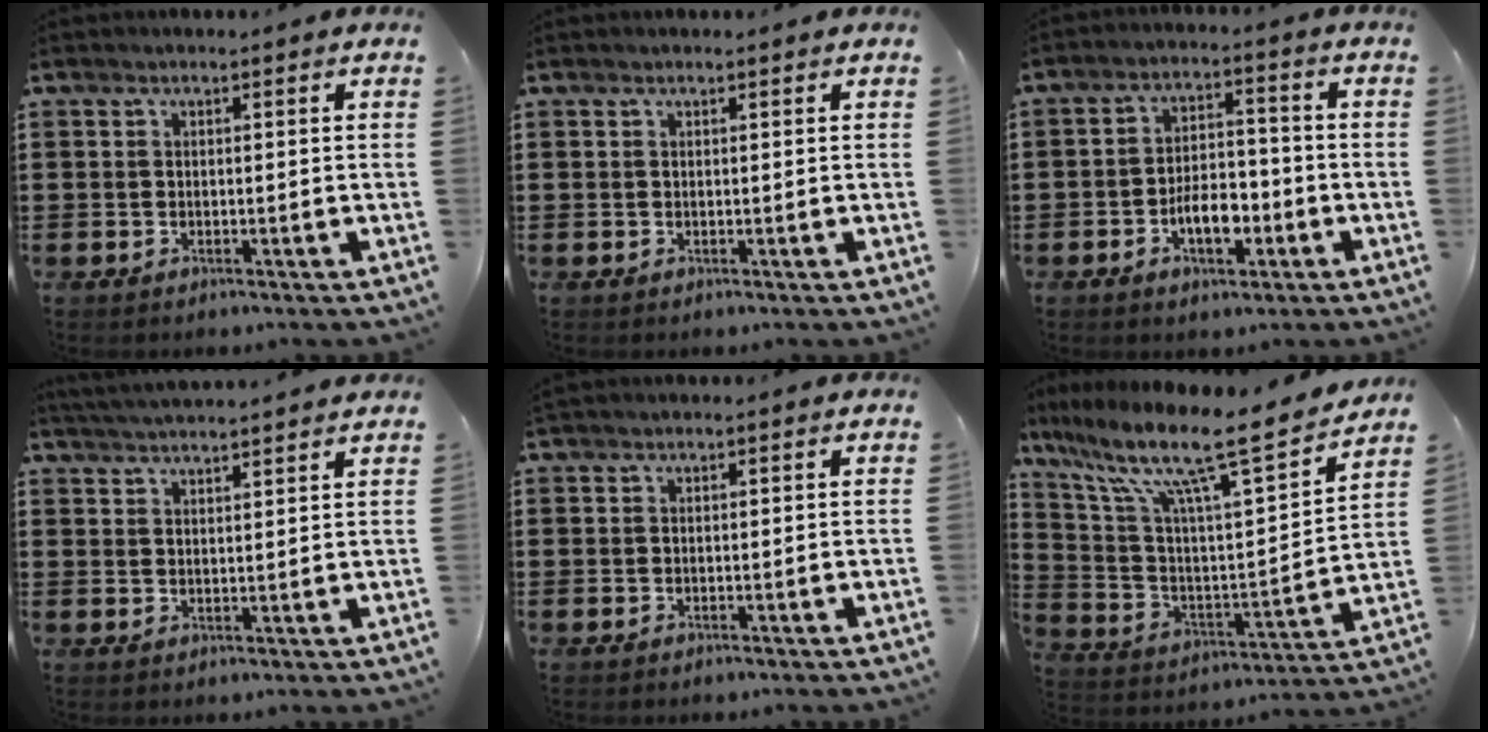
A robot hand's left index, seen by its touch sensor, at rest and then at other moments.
{"total": 0.0}
{"total": 6.5, "force": [-2.6, 3.3, 4.9], "torque": [-0.080, 0.001, -0.052]}
{"total": 3.2, "force": [3.2, -0.6, 0.3], "torque": [-0.015, -0.011, 0.058]}
{"total": 0.0}
{"total": 13.5, "force": [9.7, 1.4, 9.2], "torque": [-0.201, -0.062, 0.151]}